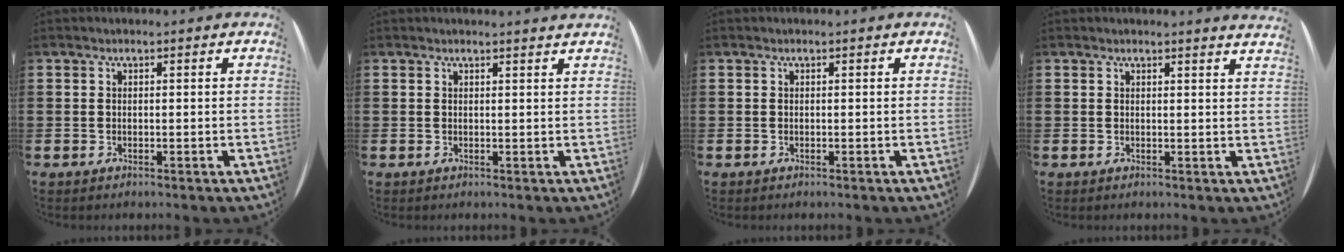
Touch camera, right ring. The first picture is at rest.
{"total": 0.8, "force": [0.7, -0.2, 0.1], "torque": [0.001, -0.001, 0.013]}
{"total": 0.0}
{"total": 1.0, "force": [1.0, -0.3, 0.2], "torque": [-0.001, -0.002, 0.019]}